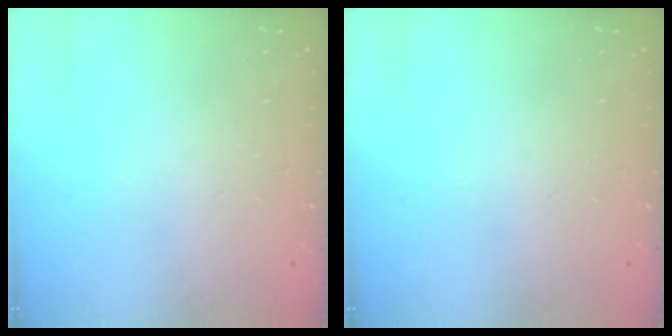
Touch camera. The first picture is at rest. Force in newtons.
{"total": 0.0}